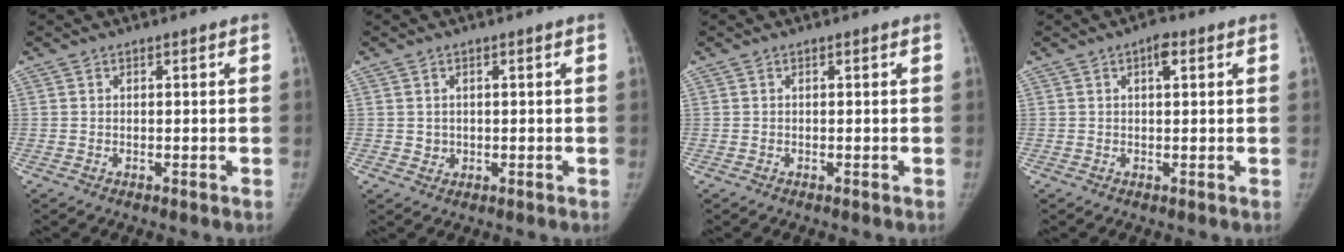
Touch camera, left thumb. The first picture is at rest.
{"total": 1.6, "force": [0.3, 1.5, 0.4], "torque": [-0.003, -0.002, 0.009]}
{"total": 0.0}
{"total": 2.7, "force": [1.2, 1.1, 2.1], "torque": [-0.029, 0.002, 0.015]}